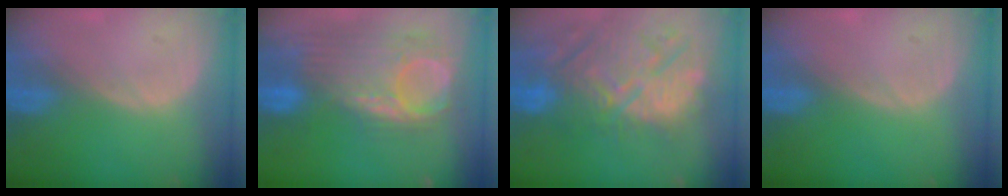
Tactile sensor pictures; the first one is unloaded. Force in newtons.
{"total": 11.9, "press": 10.4, "slide": 5.8}
{"total": 14.6, "press": 12.7, "slide": 7.2}
{"total": 0.0}